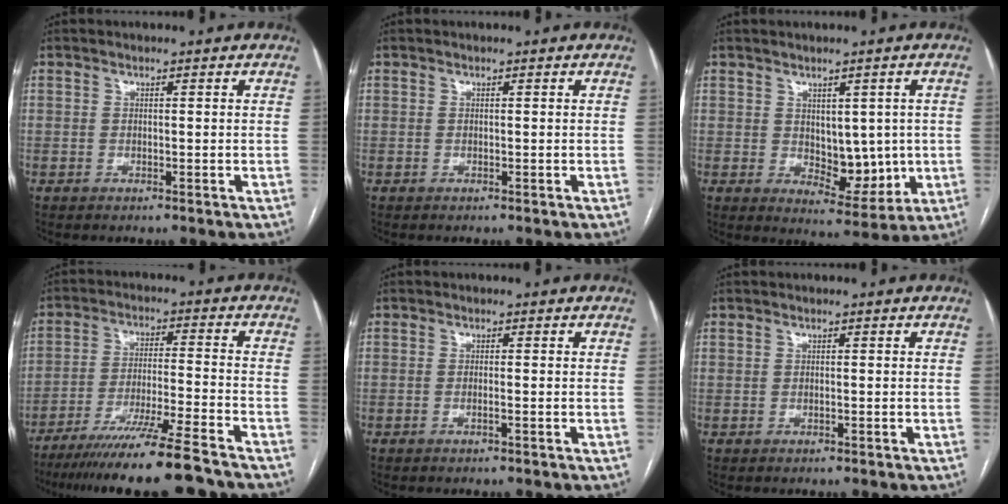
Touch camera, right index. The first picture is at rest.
{"total": 0.0}
{"total": 7.4, "force": [0.1, 4.1, 6.2], "torque": [-0.075, -0.004, 0.020]}
{"total": 16.2, "force": [-13.2, -0.6, 9.3], "torque": [-0.152, -0.036, -0.214]}
{"total": 0.6, "force": [-0.2, 0.0, 0.6], "torque": [-0.012, 0.000, -0.003]}
{"total": 0.0}